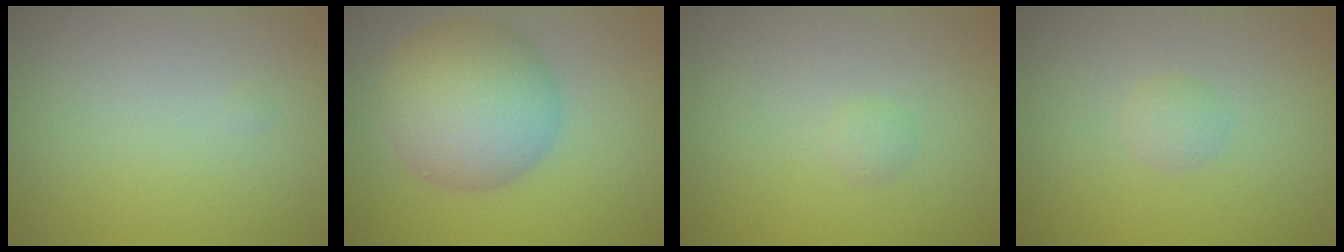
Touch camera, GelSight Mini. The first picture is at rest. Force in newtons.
{"total": 7.6, "press": 7.6, "slide": 0.4}
{"total": 0.7, "press": 0.7, "slide": 0.0}
{"total": 1.0, "press": 1.0, "slide": 0.1}